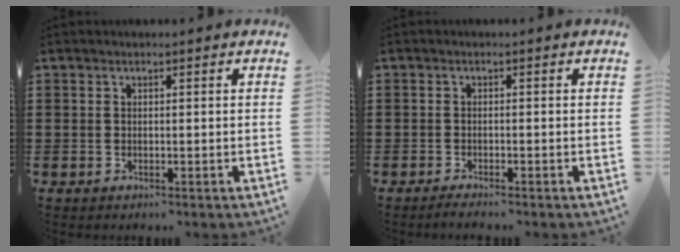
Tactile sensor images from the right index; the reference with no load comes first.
{"total": 1.2, "force": [-1.2, -0.1, 0.2], "torque": [-0.004, -0.003, -0.023]}